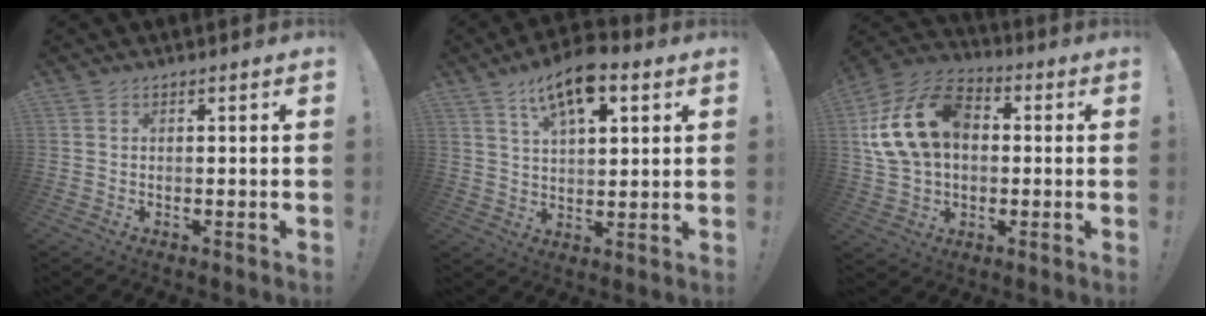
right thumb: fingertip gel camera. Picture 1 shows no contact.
{"total": 12.1, "force": [7.0, 5.3, 8.3], "torque": [-0.129, -0.025, 0.119]}
{"total": 19.8, "force": [4.0, 14.0, 13.4], "torque": [-0.232, 0.003, 0.079]}